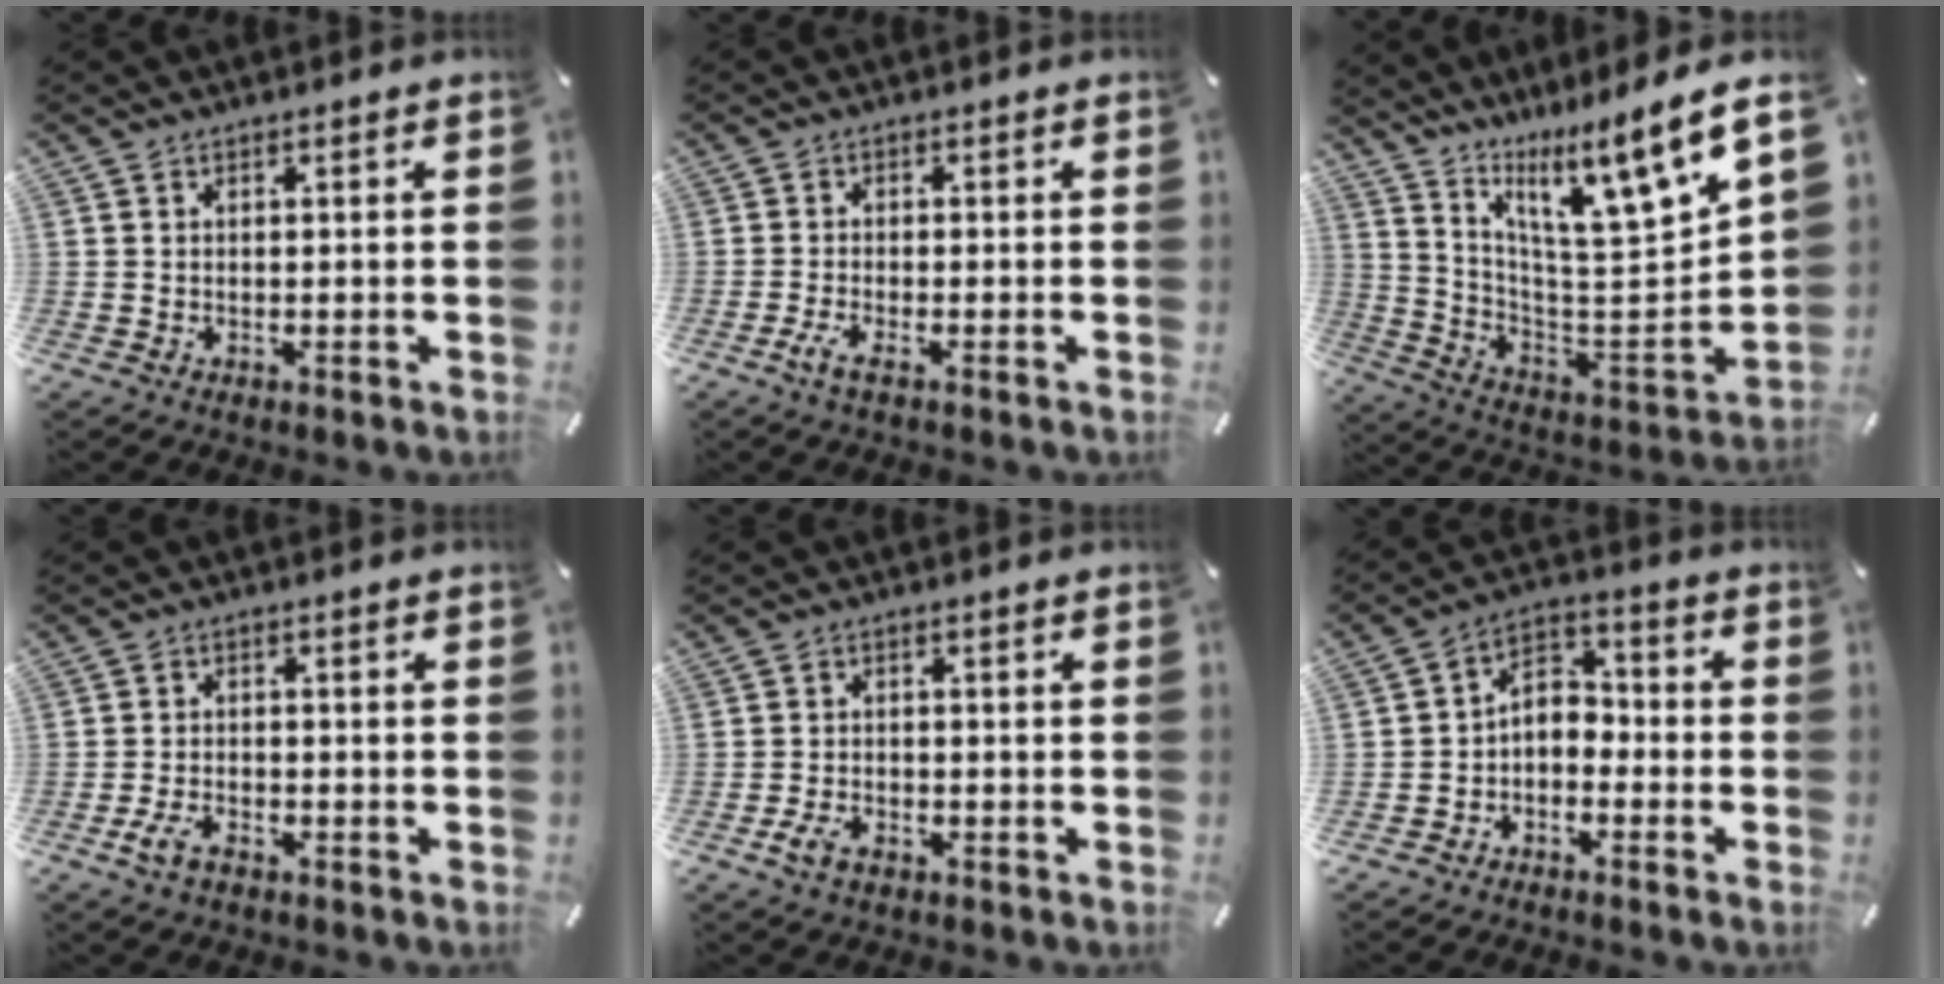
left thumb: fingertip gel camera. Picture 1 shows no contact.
{"total": 2.9, "force": [-1.4, 0.7, 2.4], "torque": [-0.046, 0.000, -0.025]}
{"total": 11.8, "force": [10.3, 0.2, 5.7], "torque": [-0.093, -0.119, 0.157]}
{"total": 4.3, "force": [-2.5, 2.2, 2.7], "torque": [-0.063, 0.008, -0.050]}
{"total": 3.7, "force": [-2.1, 2.2, 2.1], "torque": [-0.056, 0.004, -0.044]}
{"total": 5.2, "force": [-2.8, 3.9, 2.0], "torque": [-0.040, 0.013, -0.057]}